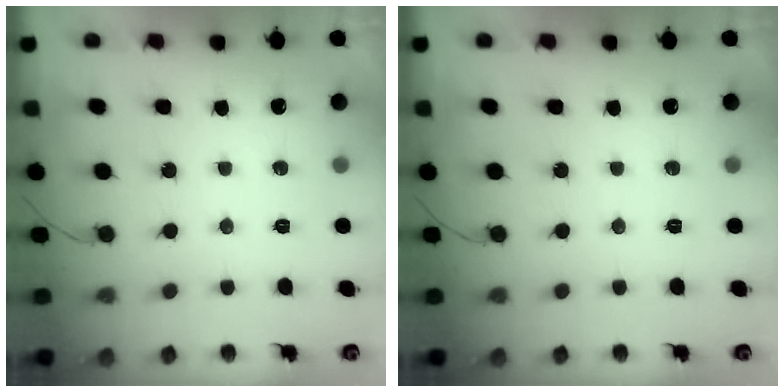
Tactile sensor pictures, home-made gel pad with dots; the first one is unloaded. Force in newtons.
{"total": 0.0}